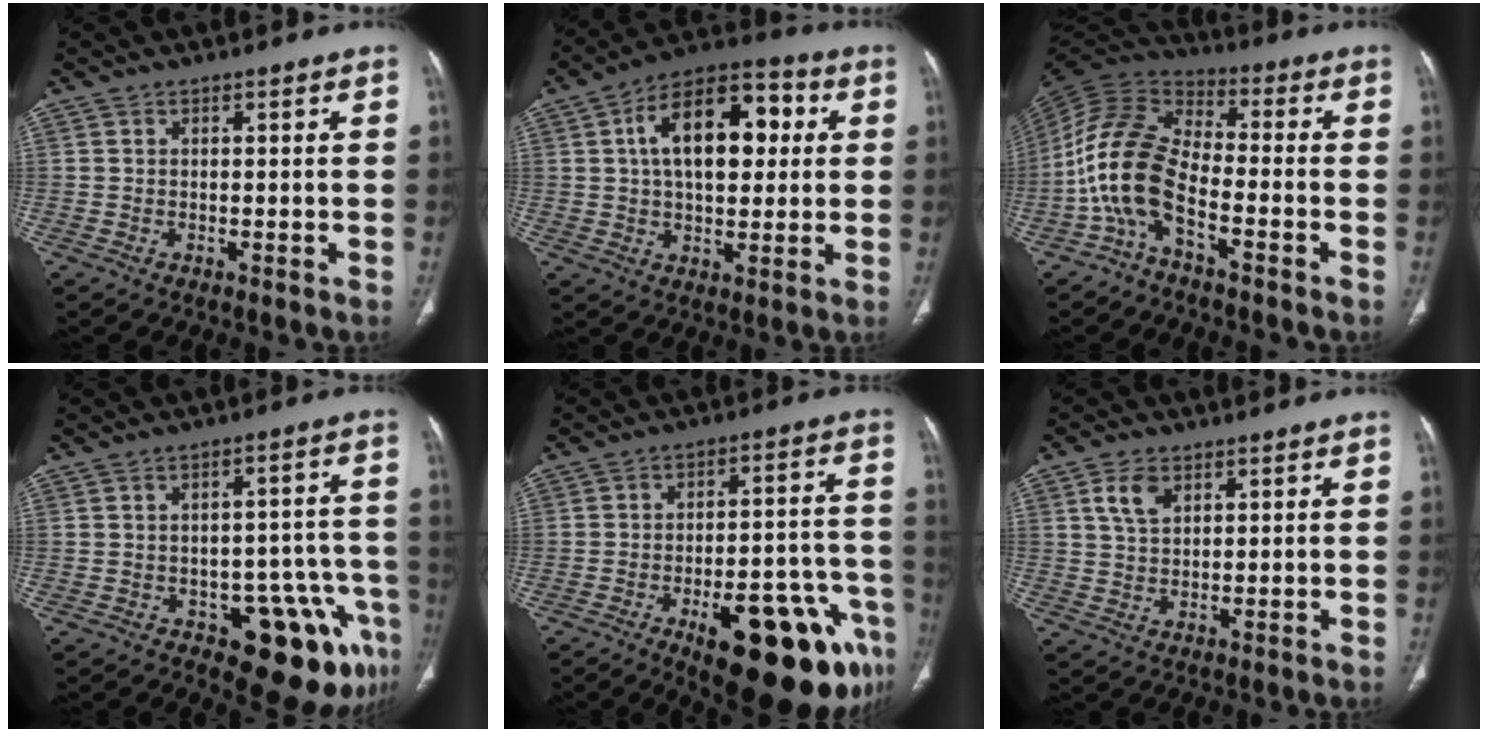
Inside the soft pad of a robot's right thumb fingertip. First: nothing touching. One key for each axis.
{"total": 17.4, "fx": 3.6, "fy": 9.8, "fz": 13.9, "tx": -0.191, "ty": 0.023, "tz": 0.051}
{"total": 13.6, "fx": -4.9, "fy": 6.8, "fz": 10.7, "tx": -0.225, "ty": 0.056, "tz": -0.106}
{"total": 14.4, "fx": -7.0, "fy": 6.7, "fz": 10.7, "tx": -0.080, "ty": 0.040, "tz": -0.081}
{"total": 23.8, "fx": -11.9, "fy": 8.5, "fz": 18.7, "tx": -0.174, "ty": 0.061, "tz": -0.154}
{"total": 4.9, "fx": 2.2, "fy": 3.0, "fz": 3.2, "tx": -0.052, "ty": -0.006, "tz": 0.046}